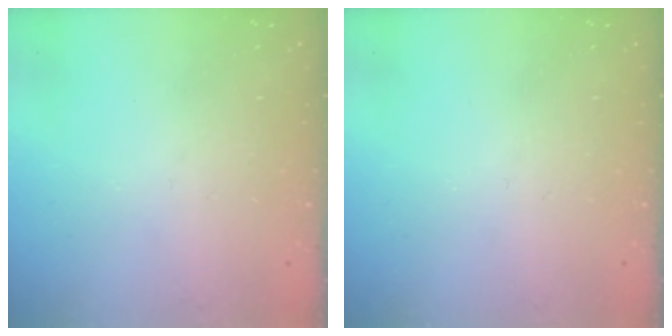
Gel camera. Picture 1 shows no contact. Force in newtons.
{"total": 0.0}